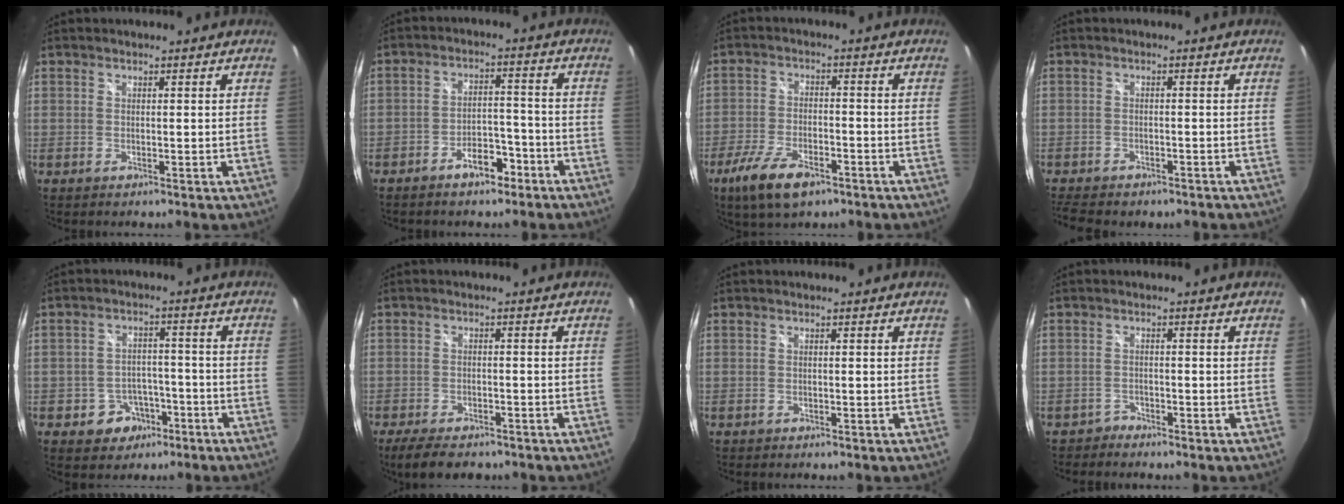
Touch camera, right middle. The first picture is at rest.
{"total": 6.2, "force": [-4.5, 3.2, 3.0], "torque": [-0.057, 0.021, -0.057]}
{"total": 10.1, "force": [-6.5, 4.0, 6.6], "torque": [-0.160, -0.022, -0.119]}
{"total": 7.1, "force": [-5.8, 3.0, 2.8], "torque": [-0.076, -0.017, -0.088]}
{"total": 6.5, "force": [-3.5, 5.2, 1.8], "torque": [-0.047, 0.016, -0.037]}
{"total": 7.1, "force": [-5.6, 2.8, 3.4], "torque": [-0.082, -0.011, -0.091]}
{"total": 0.0}
{"total": 1.3, "force": [-1.2, 0.3, -0.5], "torque": [0.011, 0.003, -0.024]}